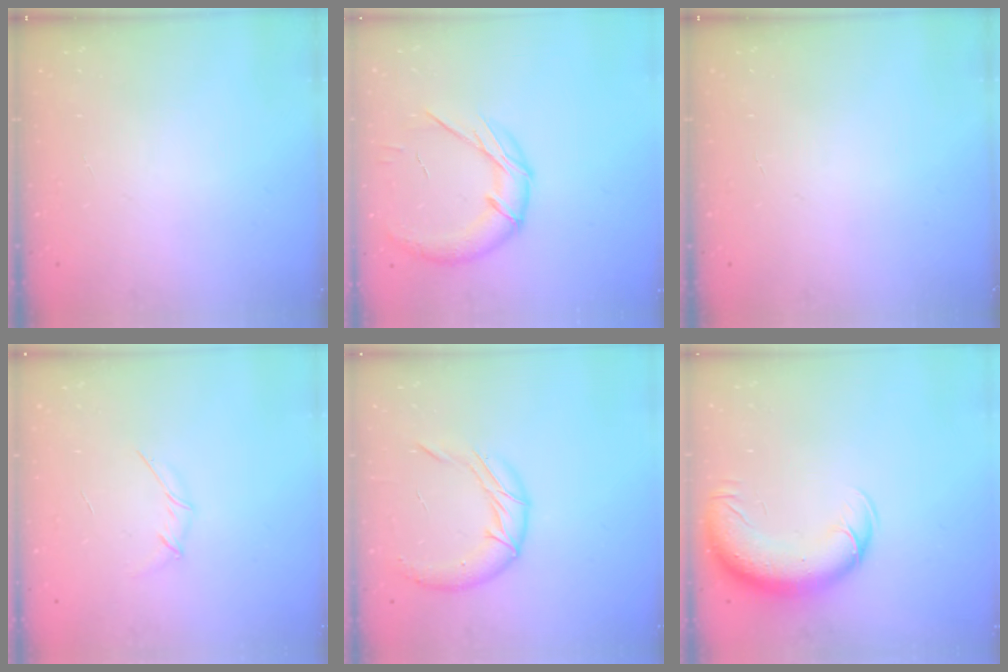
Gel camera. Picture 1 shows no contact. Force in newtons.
{"total": 14.3, "press": 14.3, "slide": 1.4}
{"total": 0.0}
{"total": 3.2, "press": 3.0, "slide": 0.8}
{"total": 11.6, "press": 11.6, "slide": 1.3}
{"total": 12.2, "press": 11.8, "slide": 3.2}